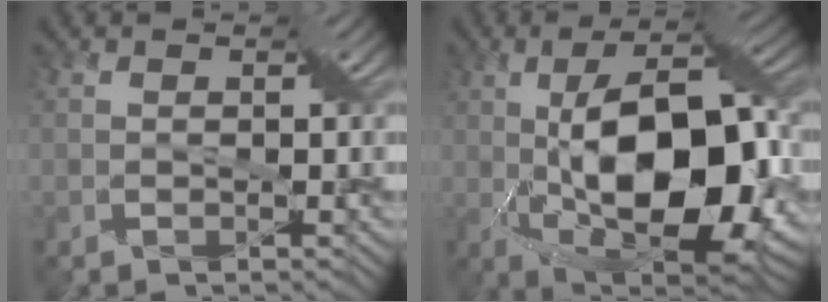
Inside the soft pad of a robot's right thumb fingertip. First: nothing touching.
{"total": 14.1, "force": [-0.6, 5.4, 13.1], "torque": [-0.222, 0.003, -0.003]}